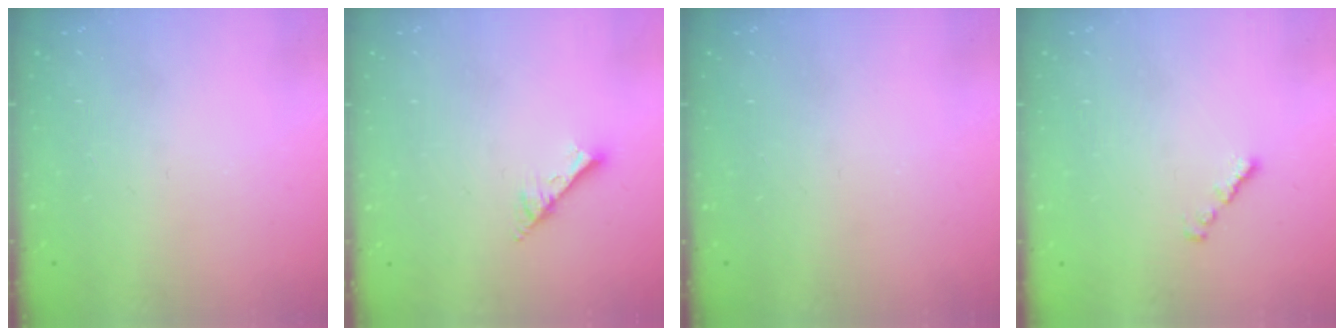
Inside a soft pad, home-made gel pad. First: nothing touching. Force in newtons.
{"total": 1.7, "press": 1.6, "slide": 0.1}
{"total": 0.0}
{"total": 0.8, "press": 0.7, "slide": 0.4}